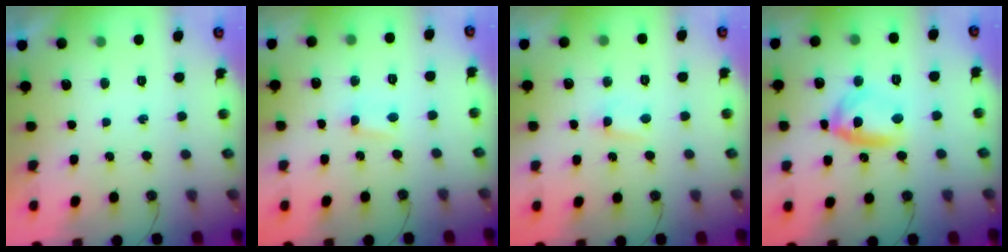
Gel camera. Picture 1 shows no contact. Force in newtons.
{"total": 1.2, "press": 1.1, "slide": 0.2}
{"total": 2.8, "press": 2.8, "slide": 0.4}
{"total": 12.2, "press": 12.1, "slide": 1.1}